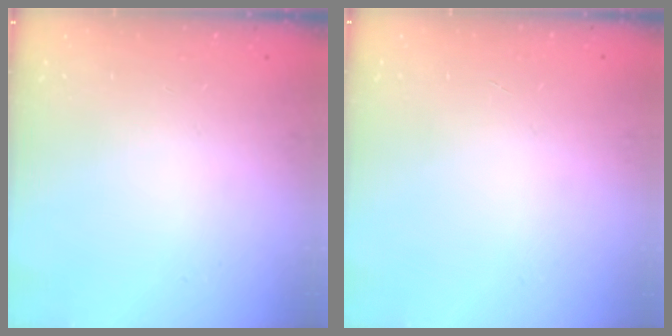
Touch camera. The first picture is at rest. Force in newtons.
{"total": 0.0}